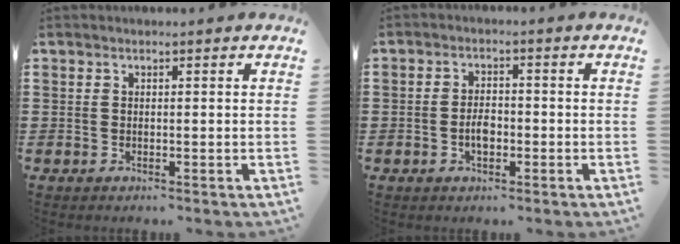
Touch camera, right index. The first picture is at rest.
{"total": 3.1, "force": [-0.8, 1.8, 2.4], "torque": [-0.054, 0.001, -0.017]}